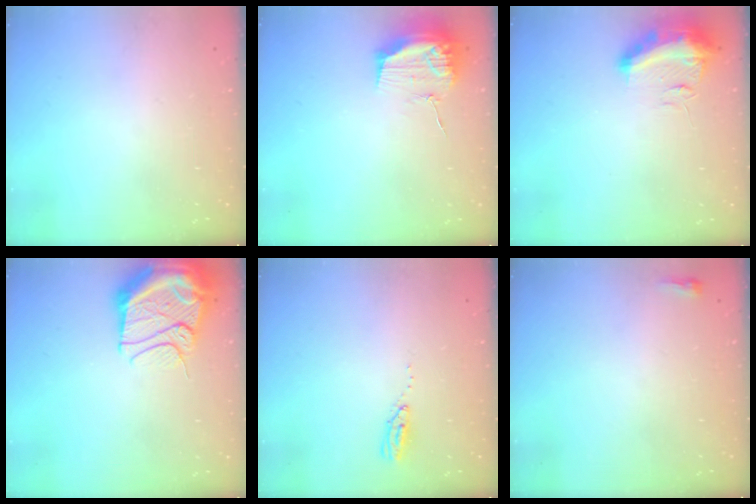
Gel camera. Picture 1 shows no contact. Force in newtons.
{"total": 13.9, "press": 13.9, "slide": 0.1}
{"total": 17.3, "press": 13.2, "slide": 11.2}
{"total": 17.9, "press": 16.5, "slide": 6.9}
{"total": 3.6, "press": 3.5, "slide": 0.3}
{"total": 2.4, "press": 2.4, "slide": 0.6}